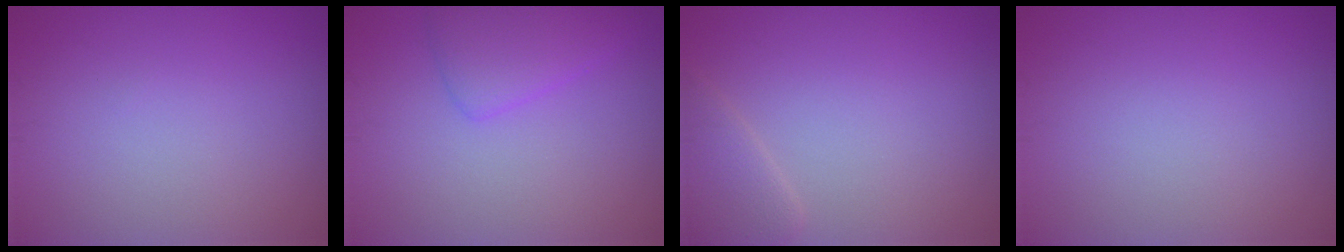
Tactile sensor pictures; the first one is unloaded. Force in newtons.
{"total": 2.8, "press": 2.8, "slide": 0.2}
{"total": 2.2, "press": 2.2, "slide": 0.2}
{"total": 0.0}